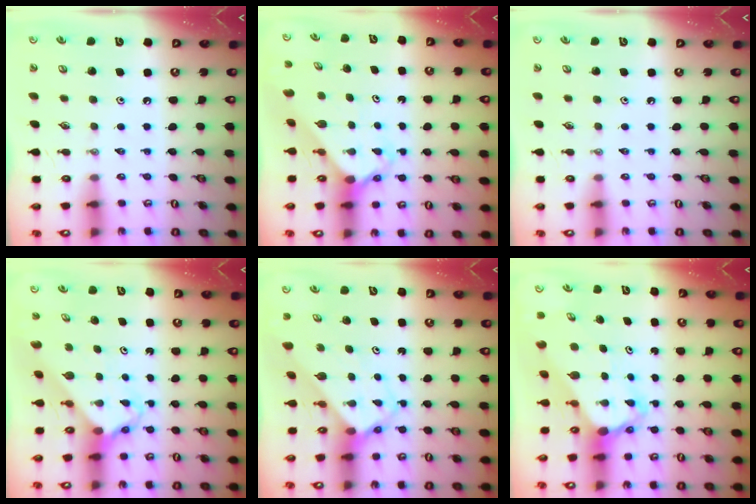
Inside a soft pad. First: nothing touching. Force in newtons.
{"total": 2.6, "press": 2.6, "slide": 0.1}
{"total": 0.0}
{"total": 2.9, "press": 2.9, "slide": 0.3}
{"total": 3.8, "press": 3.7, "slide": 0.4}
{"total": 3.8, "press": 3.8, "slide": 0.3}